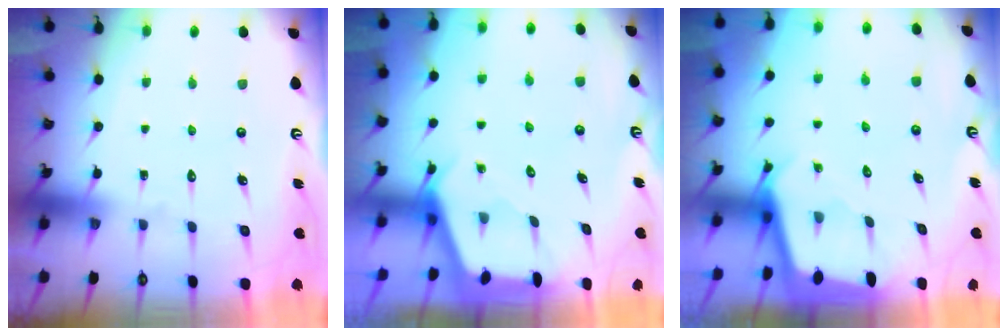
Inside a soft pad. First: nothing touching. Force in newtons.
{"total": 2.4, "press": 2.4, "slide": 0.3}
{"total": 2.3, "press": 2.3, "slide": 0.1}